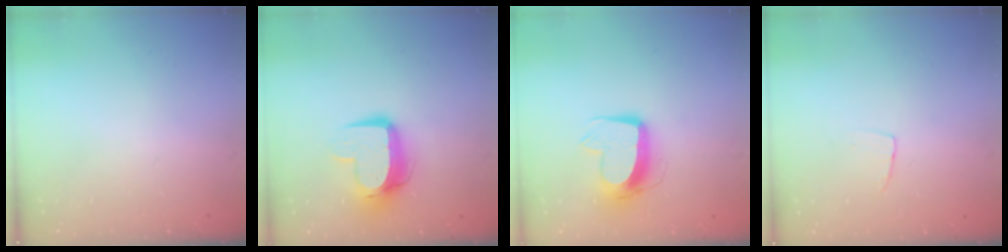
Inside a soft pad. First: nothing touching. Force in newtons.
{"total": 12.2, "press": 12.1, "slide": 1.2}
{"total": 11.7, "press": 11.6, "slide": 1.0}
{"total": 2.9, "press": 2.9, "slide": 0.1}